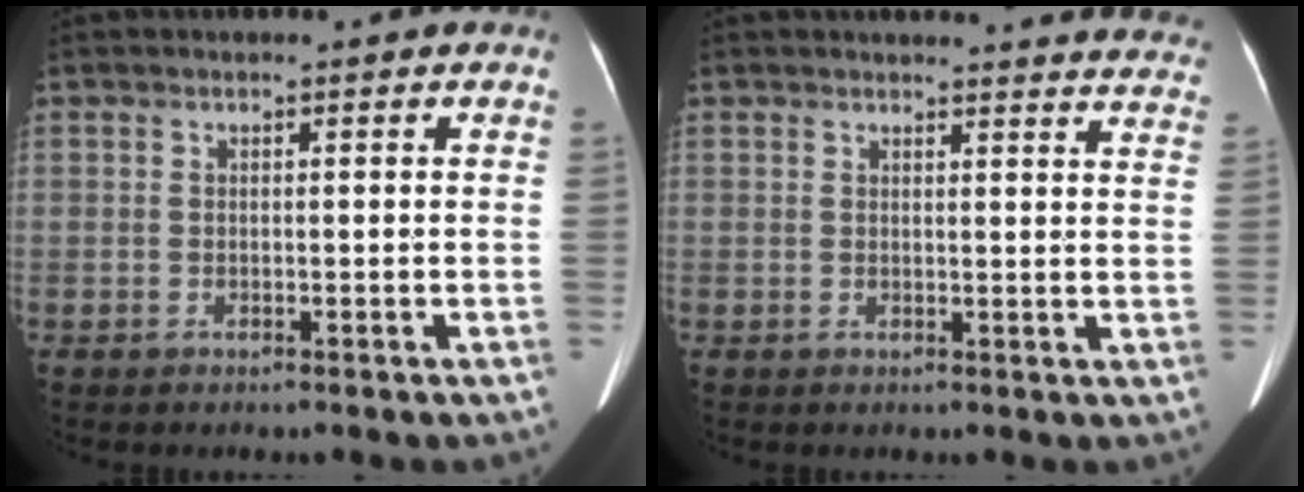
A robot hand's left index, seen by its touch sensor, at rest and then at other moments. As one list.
[{"total": 19.7, "force": [19.2, 2.9, 3.7], "torque": [-0.026, -0.064, 0.195]}]